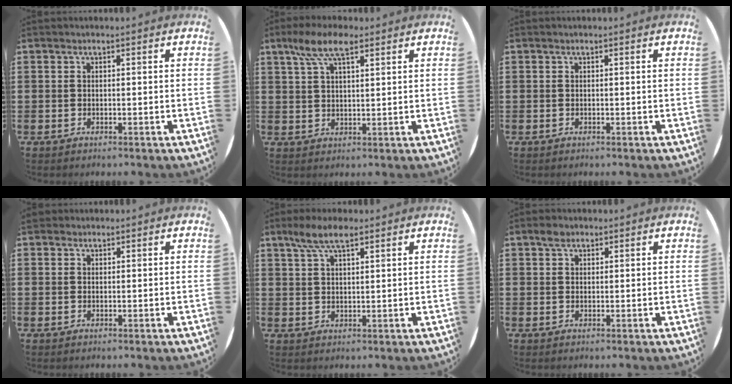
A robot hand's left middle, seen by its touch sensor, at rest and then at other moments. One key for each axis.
{"total": 7.0, "fx": 4.3, "fy": 2.5, "fz": 4.9, "tx": -0.106, "ty": 0.008, "tz": 0.077}
{"total": 0.0}
{"total": 0.9, "fx": 0.8, "fy": 0.4, "fz": 0.0, "tx": 0.006, "ty": 0.001, "tz": 0.014}
{"total": 5.3, "fx": 3.7, "fy": 1.6, "fz": 3.5, "tx": -0.068, "ty": 0.001, "tz": 0.065}
{"total": 1.7, "fx": 1.3, "fy": 0.9, "fz": 0.5, "tx": -0.004, "ty": 0.003, "tz": 0.022}